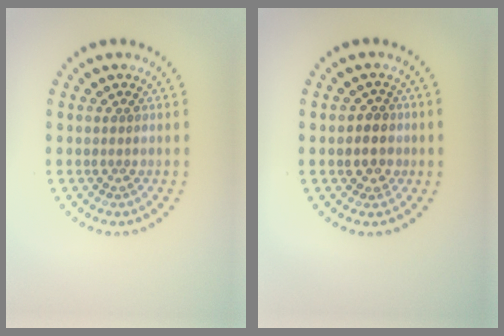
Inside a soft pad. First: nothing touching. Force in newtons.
{"total": 2.5, "press": 2.4, "slide": 0.8}